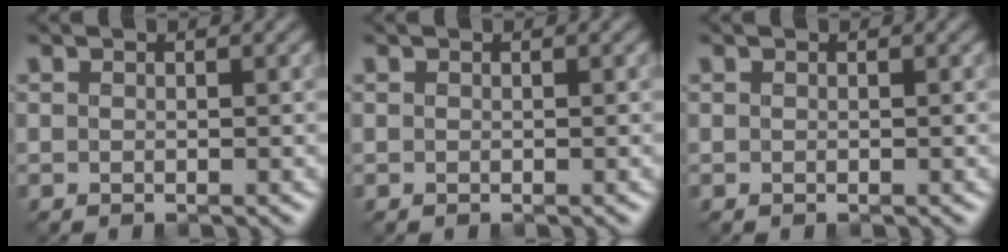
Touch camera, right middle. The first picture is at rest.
{"total": 0.0}
{"total": 0.0}